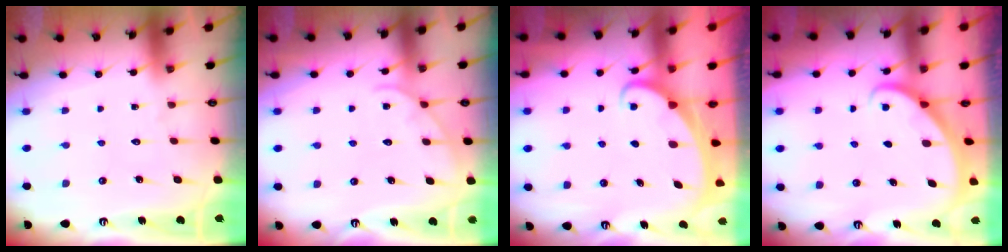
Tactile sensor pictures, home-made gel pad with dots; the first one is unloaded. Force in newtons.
{"total": 4.9, "press": 4.9, "slide": 0.4}
{"total": 1.9, "press": 1.9, "slide": 0.2}
{"total": 2.1, "press": 2.1, "slide": 0.1}